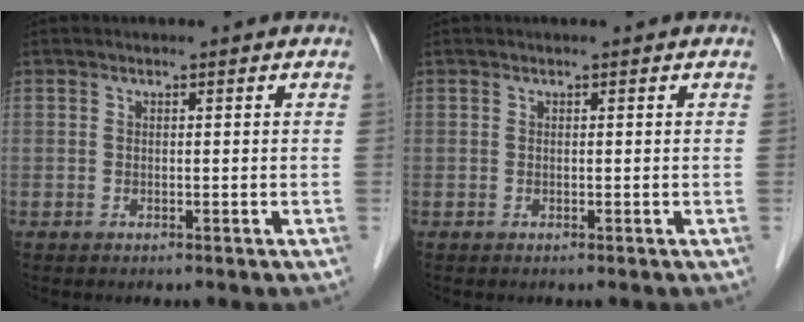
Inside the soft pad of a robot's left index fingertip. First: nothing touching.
{"total": 0.0}